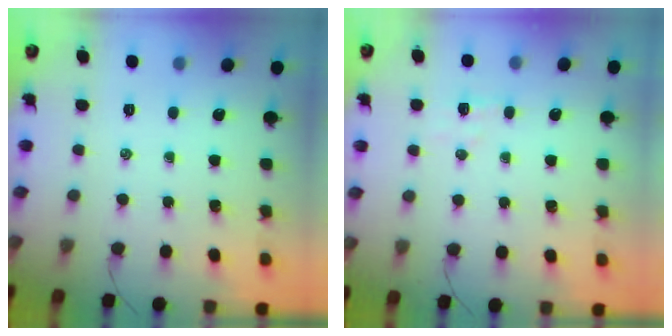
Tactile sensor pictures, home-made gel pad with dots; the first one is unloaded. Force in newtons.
{"total": 4.3, "press": 4.2, "slide": 1.0}